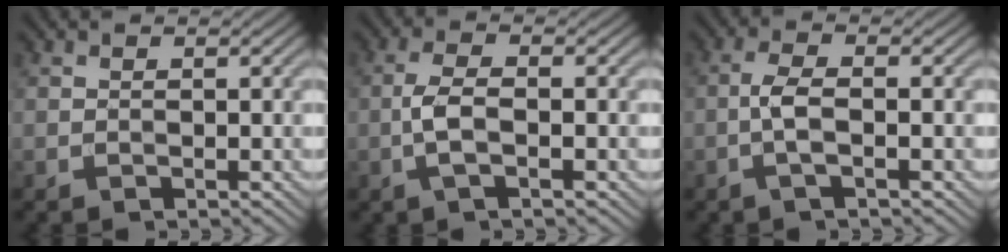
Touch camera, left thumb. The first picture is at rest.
{"total": 3.7, "force": [-1.0, 1.1, 3.4], "torque": [-0.079, 0.003, -0.028]}
{"total": 3.2, "force": [-0.9, 0.7, 3.0], "torque": [-0.068, 0.007, -0.028]}